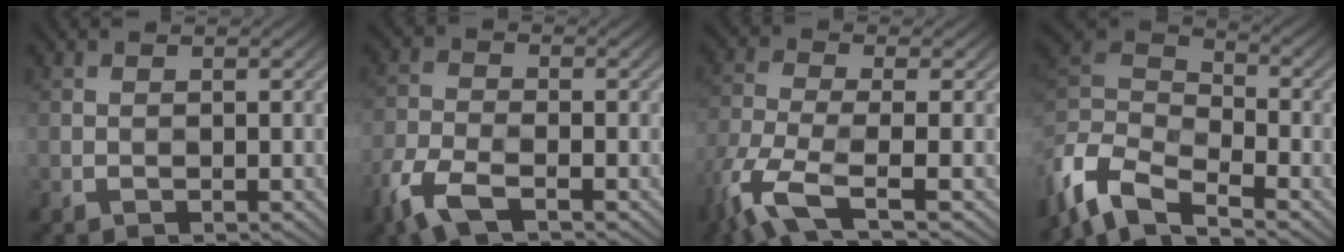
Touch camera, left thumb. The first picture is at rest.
{"total": 5.7, "force": [-3.0, 2.4, 4.2], "torque": [-0.097, -0.006, -0.078]}
{"total": 7.4, "force": [-3.2, 2.4, 6.3], "torque": [-0.140, -0.009, -0.078]}
{"total": 8.8, "force": [-5.1, 4.0, 5.9], "torque": [-0.143, 0.008, -0.106]}